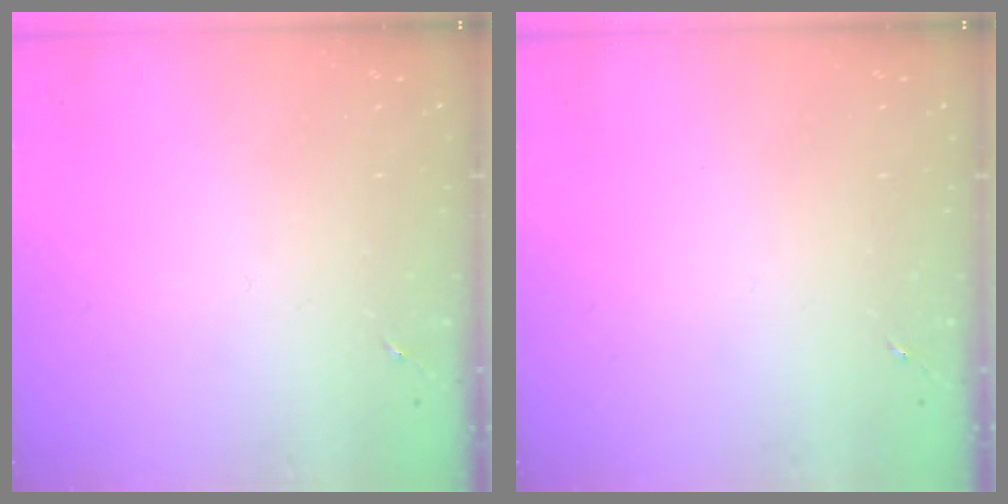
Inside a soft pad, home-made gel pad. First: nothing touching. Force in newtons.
{"total": 0.0}